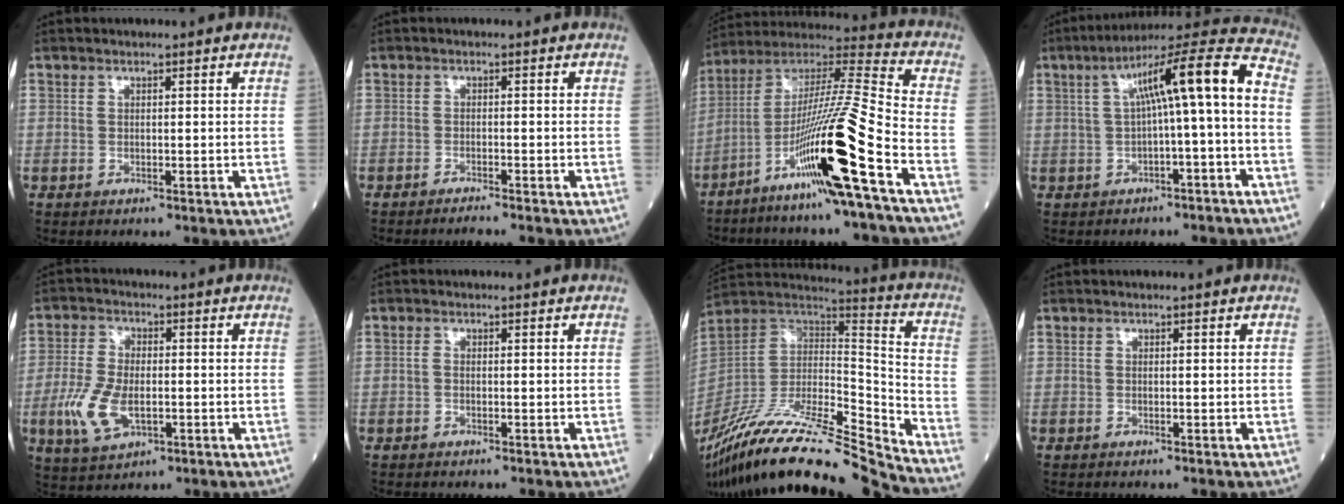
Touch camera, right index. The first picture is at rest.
{"total": 1.8, "force": [-1.7, -0.3, 0.5], "torque": [-0.009, -0.001, -0.028]}
{"total": 19.3, "force": [-8.6, -1.3, 17.2], "torque": [-0.335, -0.025, -0.165]}
{"total": 12.0, "force": [0.3, 0.6, 12.0], "torque": [-0.183, 0.047, 0.005]}
{"total": 8.7, "force": [-2.2, 4.2, 7.3], "torque": [-0.171, -0.004, -0.037]}
{"total": 0.5, "force": [-0.1, 0.3, 0.4], "torque": [-0.009, 0.001, -0.005]}
{"total": 26.6, "force": [-23.5, 1.2, 12.4], "torque": [-0.243, -0.013, -0.401]}
{"total": 0.0}